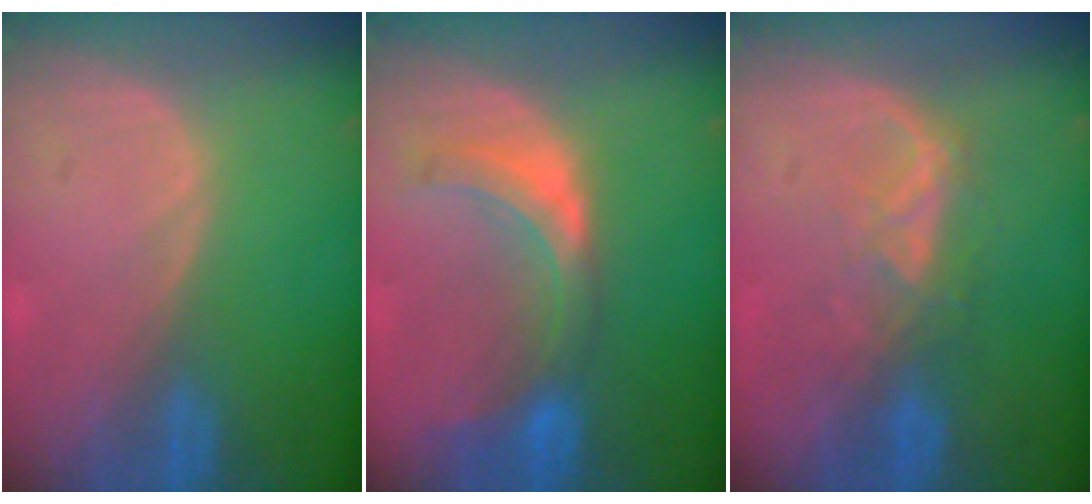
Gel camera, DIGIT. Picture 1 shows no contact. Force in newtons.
{"total": 7.2, "press": 6.7, "slide": 2.8}
{"total": 4.1, "press": 4.1, "slide": 0.6}